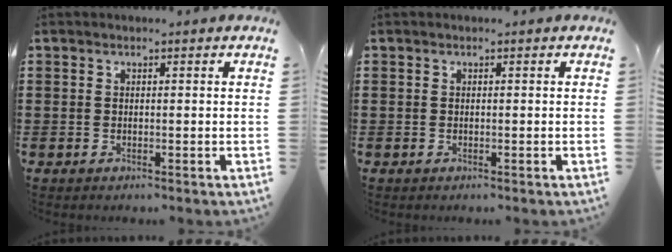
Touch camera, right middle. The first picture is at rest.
{"total": 0.0}